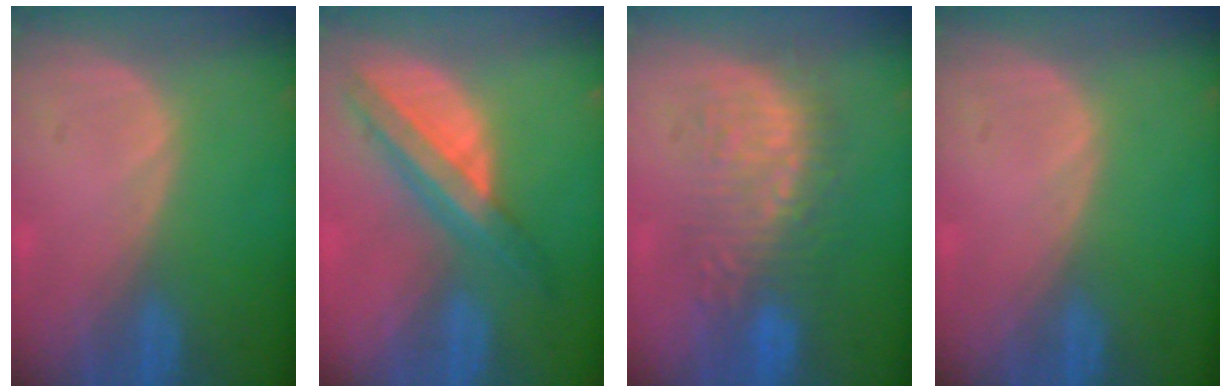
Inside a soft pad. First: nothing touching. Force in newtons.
{"total": 8.0, "press": 6.8, "slide": 4.3}
{"total": 8.7, "press": 8.6, "slide": 1.2}
{"total": 0.0}